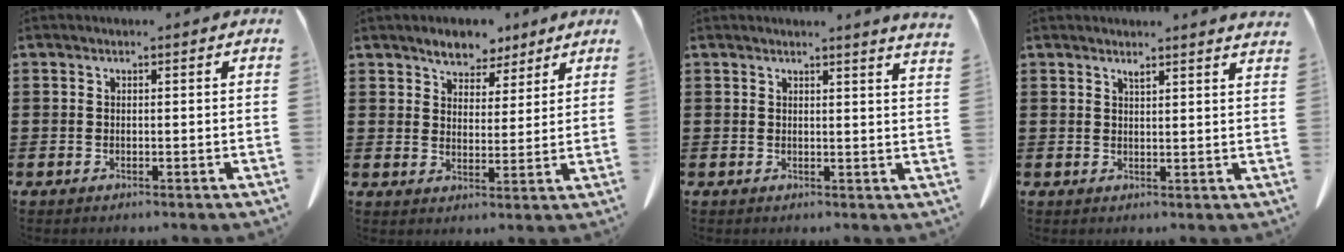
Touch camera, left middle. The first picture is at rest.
{"total": 5.2, "force": [4.6, 2.3, 0.5], "torque": [-0.022, -0.014, 0.085]}
{"total": 2.5, "force": [2.3, -0.9, 0.4], "torque": [-0.009, -0.011, 0.043]}
{"total": 2.1, "force": [2.0, -0.4, 0.6], "torque": [-0.013, -0.005, 0.037]}